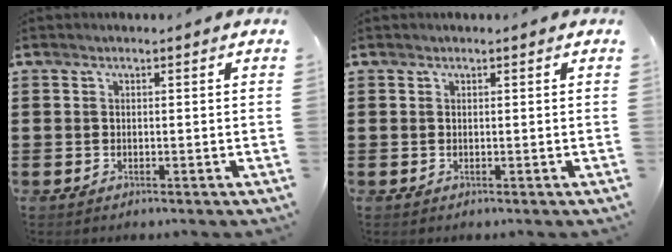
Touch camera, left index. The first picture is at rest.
{"total": 0.0}